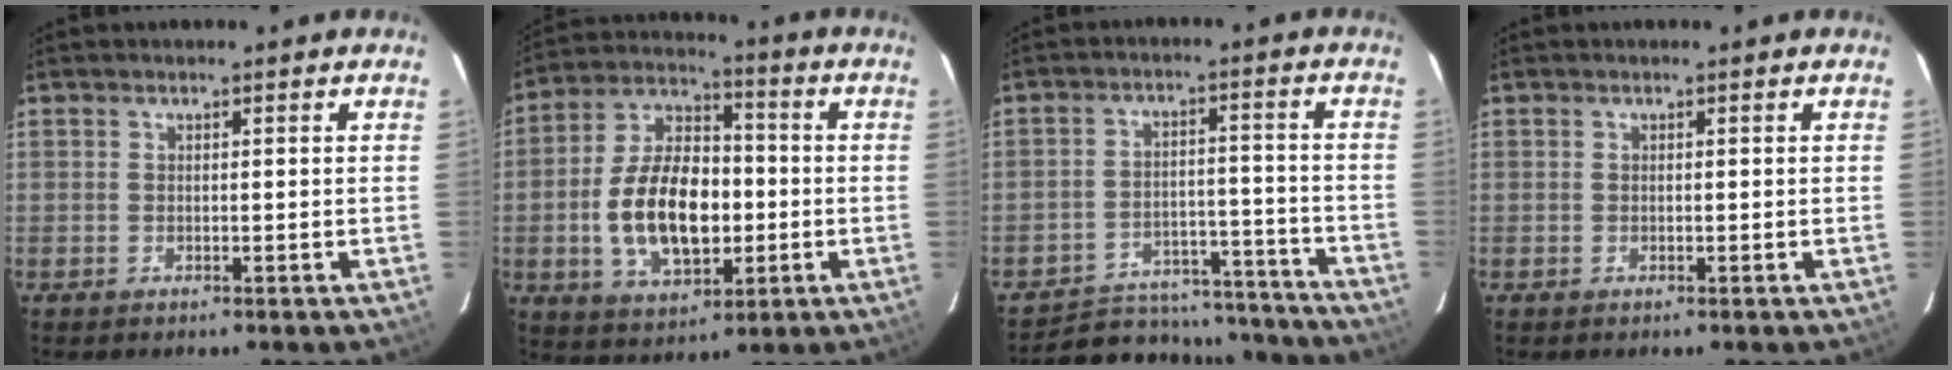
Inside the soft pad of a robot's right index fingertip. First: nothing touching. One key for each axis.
{"total": 16.7, "fx": -2.6, "fy": 9.5, "fz": 13.5, "tx": -0.270, "ty": 0.015, "tz": -0.035}
{"total": 19.9, "fx": -17.8, "fy": 7.4, "fz": 5.2, "tx": -0.110, "ty": 0.038, "tz": -0.216}
{"total": 0.0}